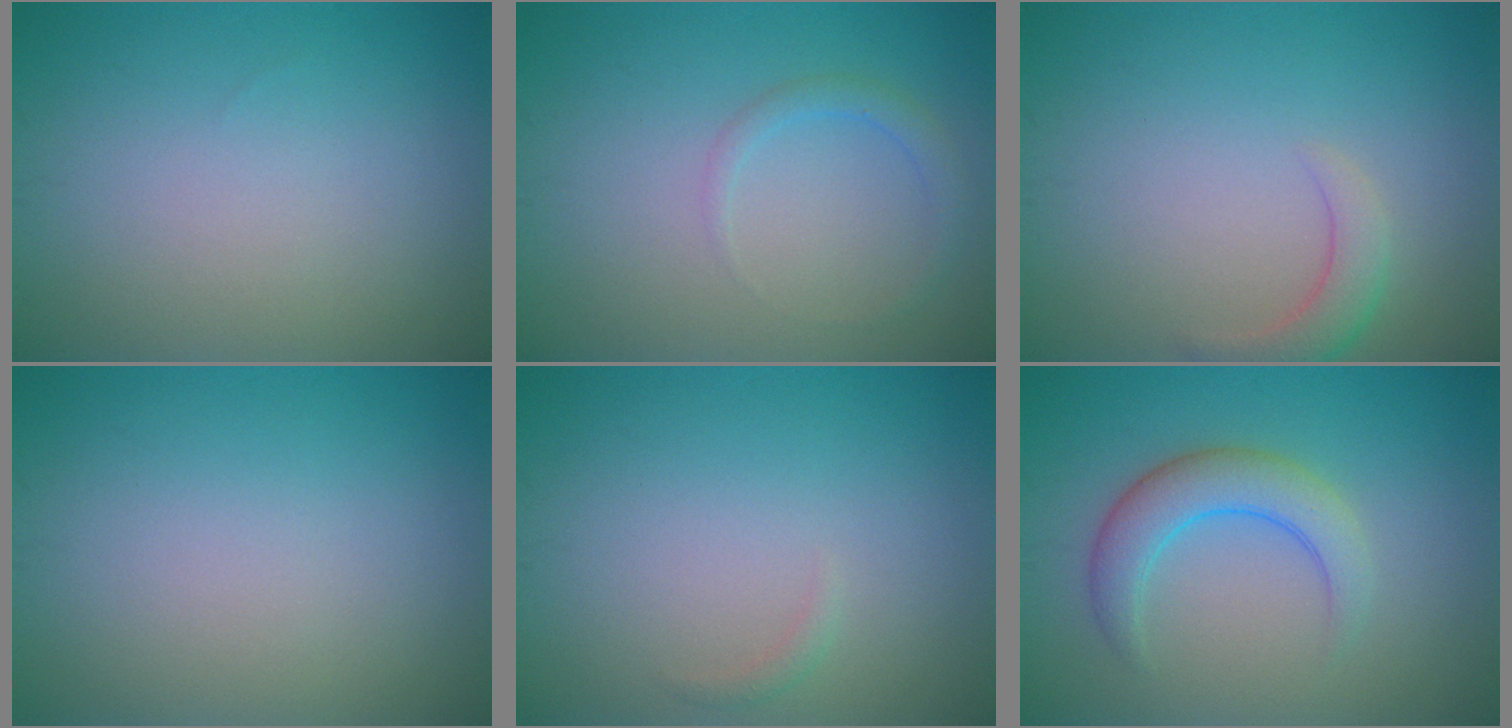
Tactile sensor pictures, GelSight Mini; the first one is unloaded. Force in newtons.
{"total": 1.5, "press": 1.5, "slide": 0.2}
{"total": 2.3, "press": 2.3, "slide": 0.3}
{"total": 0.0}
{"total": 0.6, "press": 0.6, "slide": 0.1}
{"total": 4.0, "press": 4.0, "slide": 0.2}